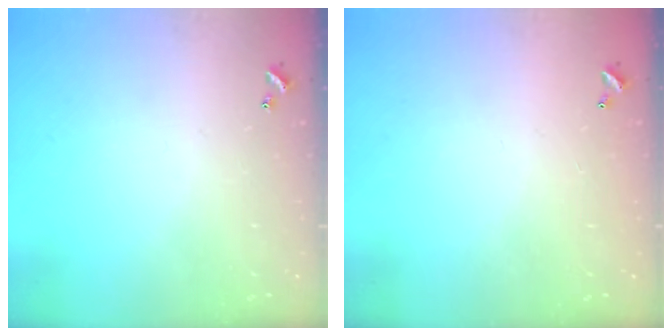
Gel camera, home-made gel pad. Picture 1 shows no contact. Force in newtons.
{"total": 3.0, "press": 3.0, "slide": 0.1}